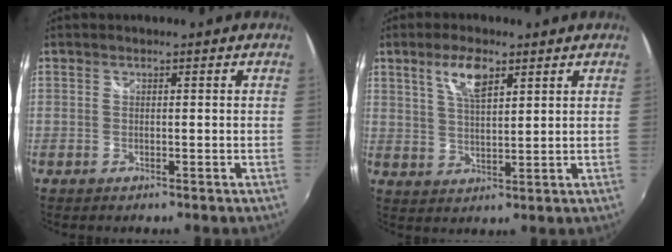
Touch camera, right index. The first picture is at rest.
{"total": 6.4, "force": [3.5, 2.3, 4.8], "torque": [-0.088, 0.005, 0.069]}